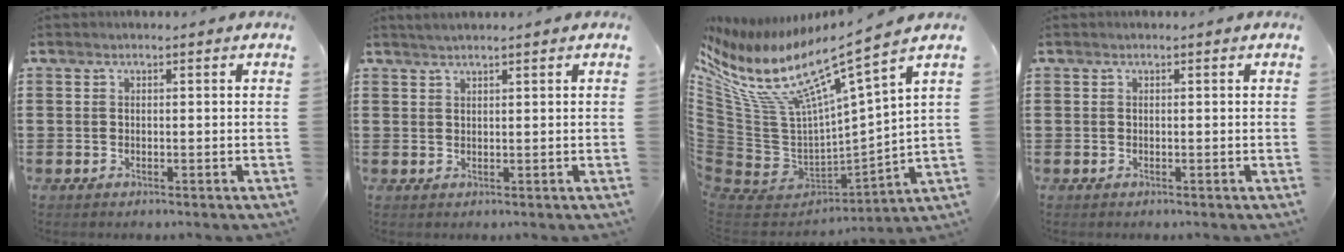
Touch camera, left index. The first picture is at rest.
{"total": 1.2, "force": [1.1, -0.1, 0.5], "torque": [-0.011, 0.000, 0.021]}
{"total": 11.8, "force": [6.7, 3.4, 9.1], "torque": [-0.215, -0.048, 0.099]}
{"total": 0.0}